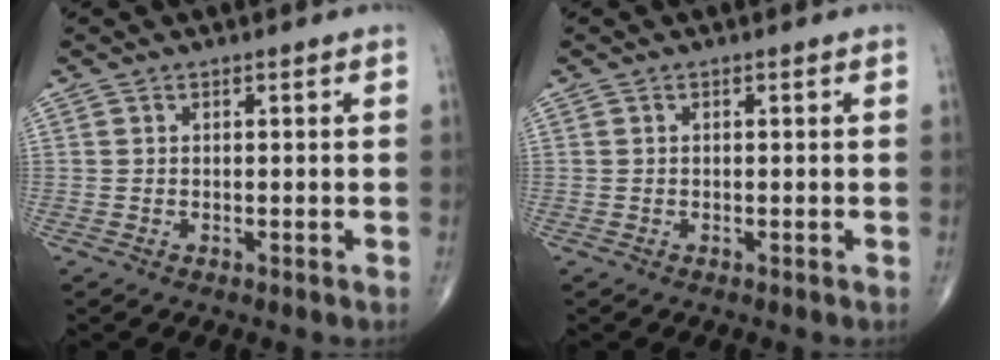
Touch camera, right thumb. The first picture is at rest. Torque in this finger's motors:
{"motor_torque": [0.16, 0.01, -0.05, 0.00, -0.05]}